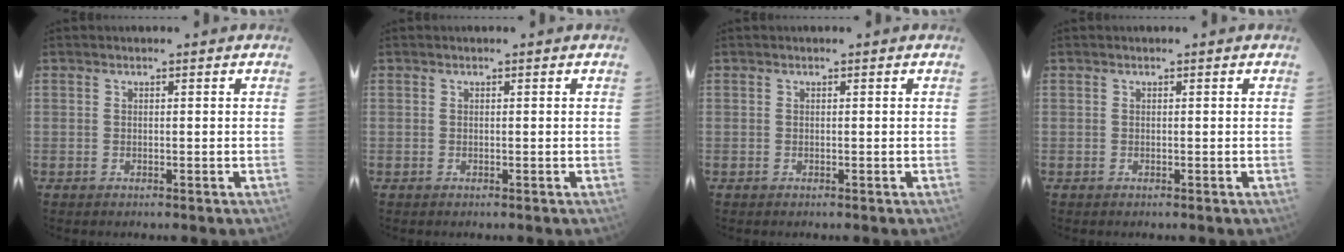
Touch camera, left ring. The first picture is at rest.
{"total": 0.0}
{"total": 0.0}
{"total": 0.0}